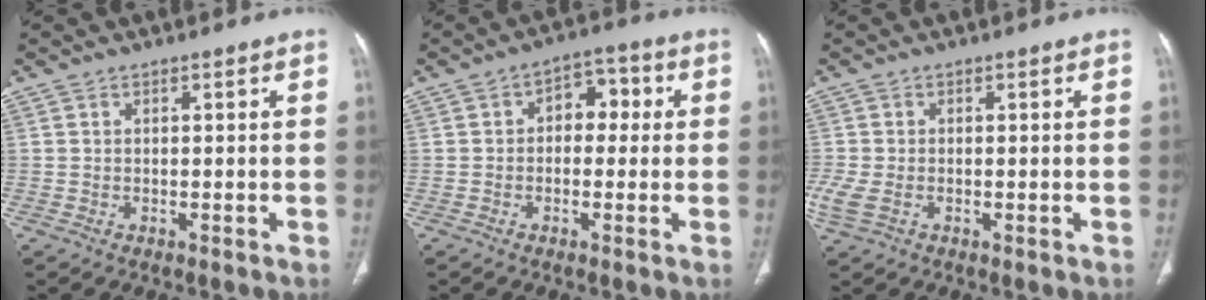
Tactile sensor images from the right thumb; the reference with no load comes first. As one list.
[{"total": 6.5, "force": [0.7, 4.5, 4.6], "torque": [-0.029, 0.023, 0.000]}, {"total": 4.2, "force": [-0.9, 2.6, 3.1], "torque": [-0.095, 0.001, -0.015]}]